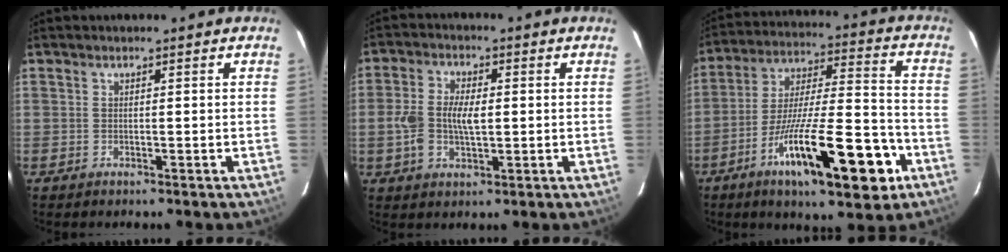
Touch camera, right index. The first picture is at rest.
{"total": 7.8, "force": [-0.4, 4.3, 6.5], "torque": [-0.135, 0.007, -0.009]}
{"total": 21.5, "force": [-10.3, 4.8, 18.2], "torque": [-0.307, -0.025, -0.166]}